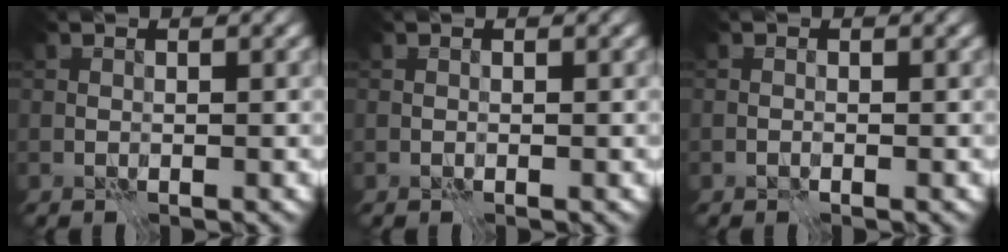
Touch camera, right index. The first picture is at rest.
{"total": 0.0}
{"total": 0.0}